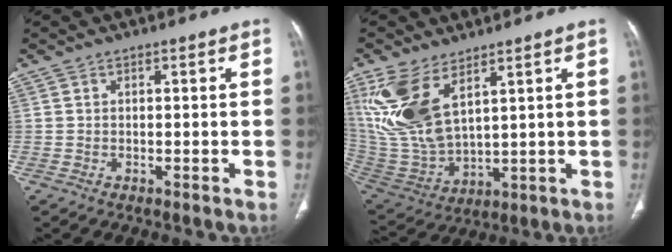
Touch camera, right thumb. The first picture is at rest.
{"total": 15.4, "force": [7.5, 7.3, 11.3], "torque": [-0.238, -0.031, 0.173]}